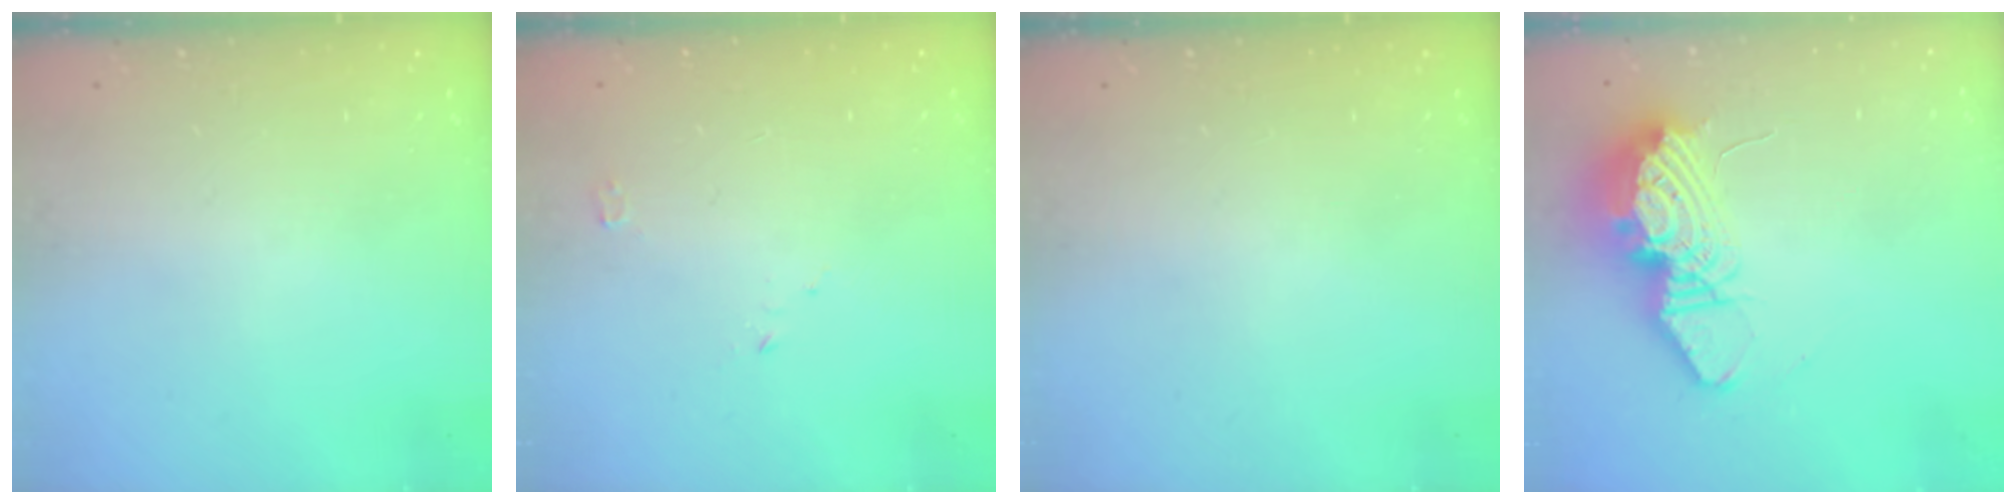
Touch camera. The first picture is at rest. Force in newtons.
{"total": 2.5, "press": 2.5, "slide": 0.3}
{"total": 0.0}
{"total": 14.4, "press": 14.4, "slide": 1.2}